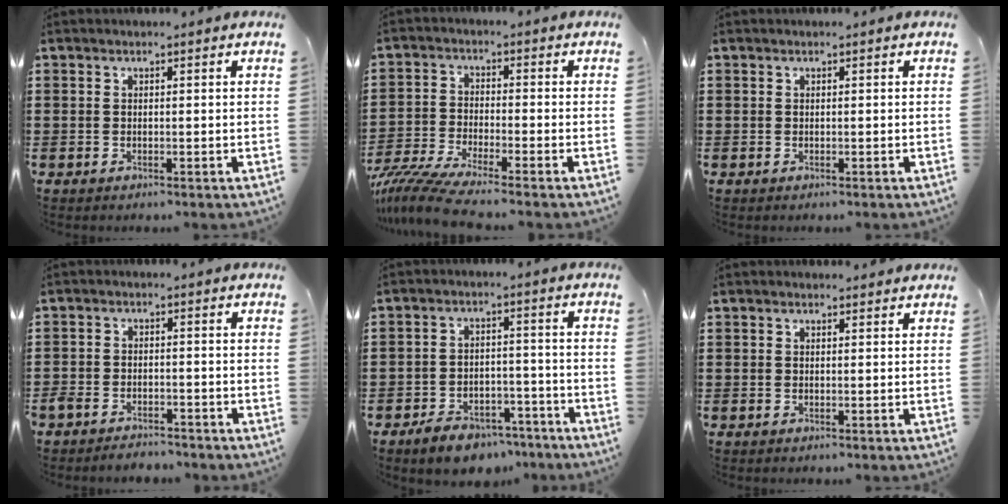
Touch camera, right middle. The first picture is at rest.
{"total": 6.0, "force": [-5.3, -0.1, 2.7], "torque": [-0.078, -0.024, -0.110]}
{"total": 0.0}
{"total": 3.0, "force": [-2.9, 0.7, 0.1], "torque": [-0.016, -0.001, -0.065]}
{"total": 5.6, "force": [-5.1, 1.9, 1.5], "torque": [-0.029, 0.012, -0.101]}
{"total": 0.7, "force": [0.7, 0.0, 0.2], "torque": [0.003, -0.003, 0.012]}